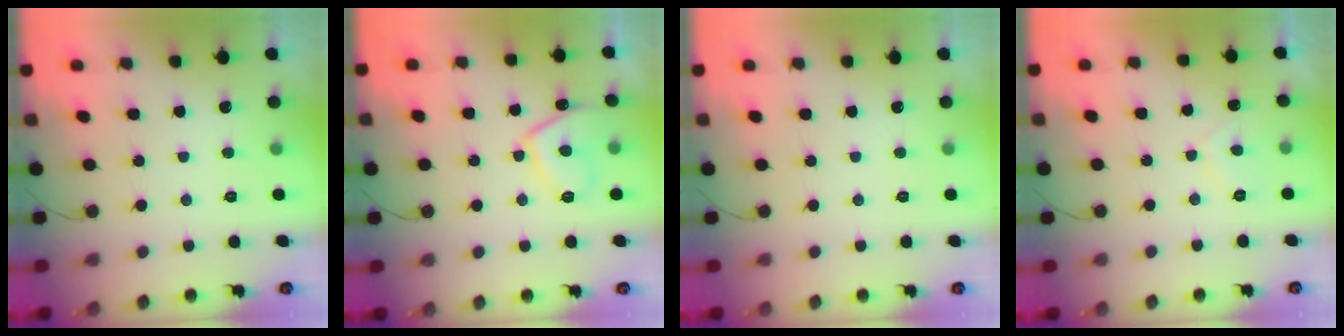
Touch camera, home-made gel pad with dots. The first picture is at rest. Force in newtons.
{"total": 7.8, "press": 7.7, "slide": 1.5}
{"total": 0.0}
{"total": 1.7, "press": 1.6, "slide": 0.7}